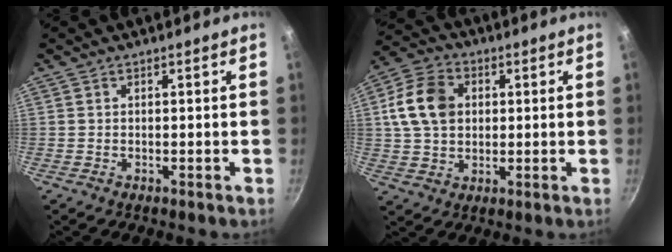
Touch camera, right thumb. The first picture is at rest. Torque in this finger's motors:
{"motor_torque": [1.34, 3.67, 1.39, -0.59, 0.29]}